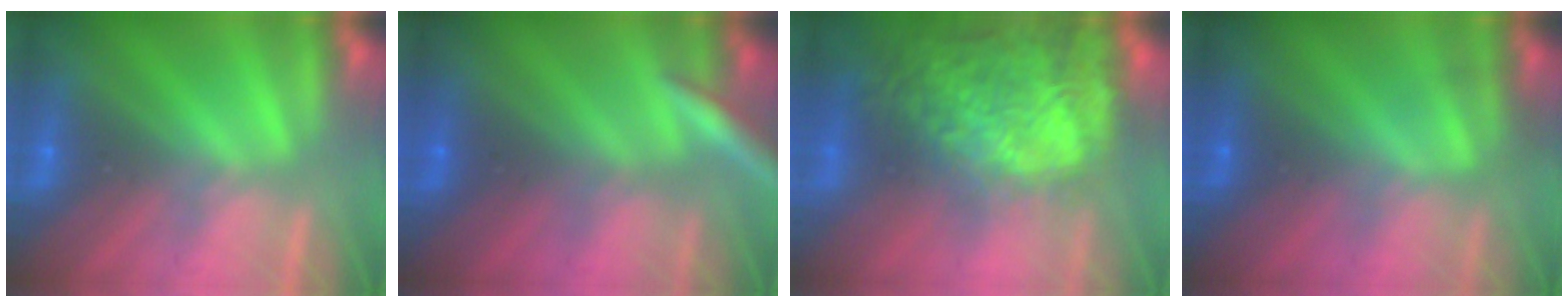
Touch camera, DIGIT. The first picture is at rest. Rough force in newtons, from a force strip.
{"total": 2.7}
{"total": 8.9}
{"total": 4.5}